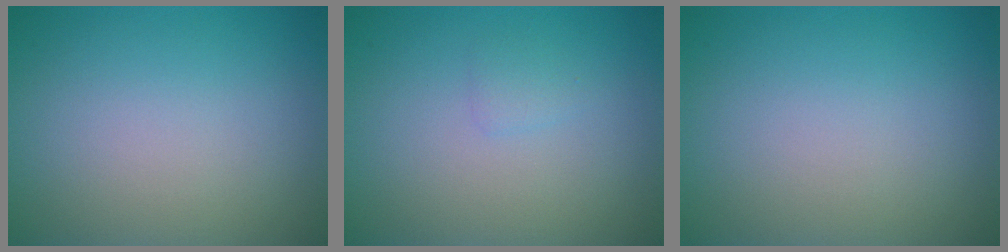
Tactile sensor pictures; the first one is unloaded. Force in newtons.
{"total": 0.8, "press": 0.8, "slide": 0.1}
{"total": 0.0}